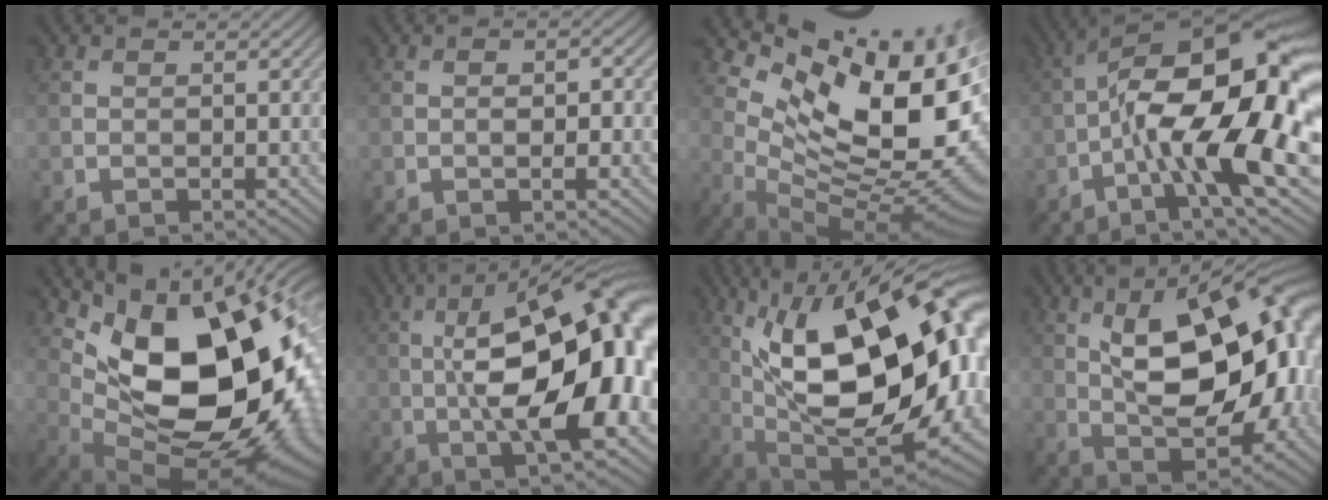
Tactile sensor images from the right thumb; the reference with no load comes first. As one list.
[{"total": 2.7, "force": [-0.2, 0.9, 2.6], "torque": [-0.044, -0.002, 0.000]}, {"total": 17.9, "force": [6.2, 8.7, 14.4], "torque": [-0.223, -0.006, 0.128]}, {"total": 17.1, "force": [-3.3, 4.9, 16.0], "torque": [-0.265, 0.013, -0.064]}, {"total": 18.1, "force": [3.2, 10.3, 14.5], "torque": [-0.216, -0.010, 0.061]}, {"total": 19.4, "force": [-0.5, 7.1, 18.0], "torque": [-0.275, 0.029, -0.018]}, {"total": 21.0, "force": [3.2, 9.7, 18.3], "torque": [-0.302, 0.025, 0.042]}, {"total": 18.3, "force": [2.4, 8.7, 15.9], "torque": [-0.231, 0.024, 0.021]}]